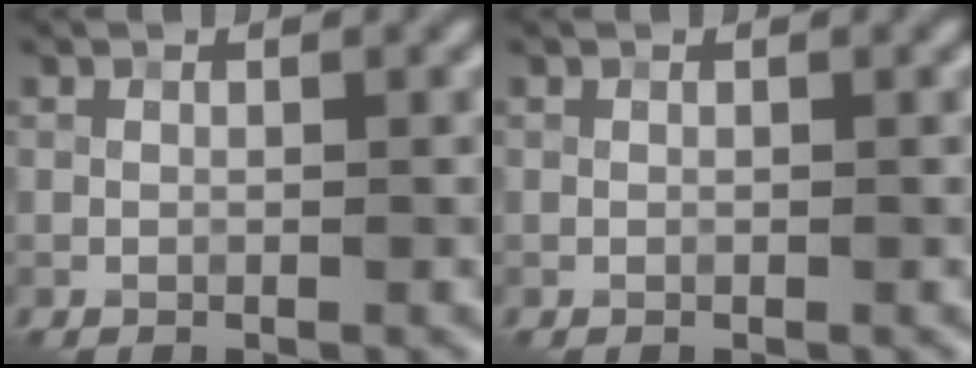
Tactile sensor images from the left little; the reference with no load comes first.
{"total": 0.0}